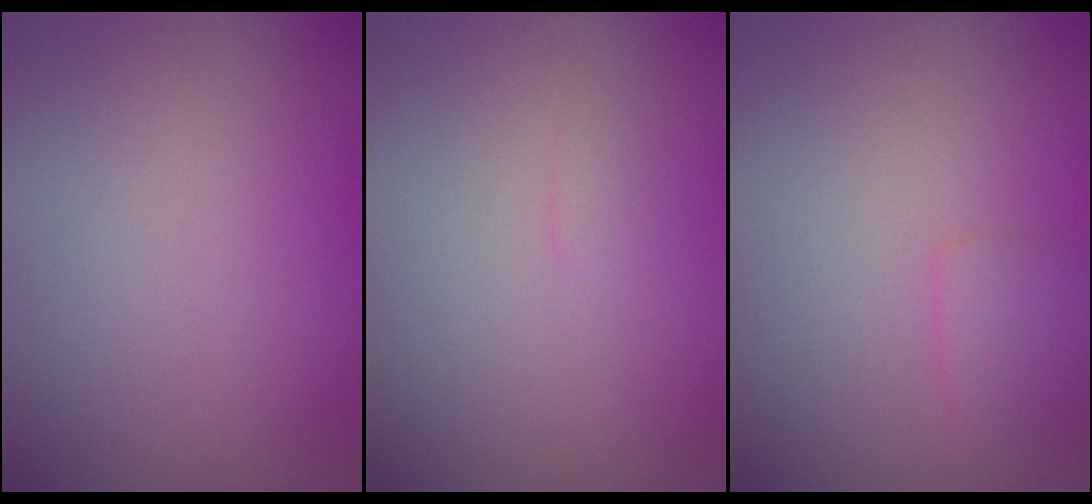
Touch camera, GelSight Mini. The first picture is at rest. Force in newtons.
{"total": 0.5, "press": 0.5, "slide": 0.1}
{"total": 1.6, "press": 1.6, "slide": 0.1}